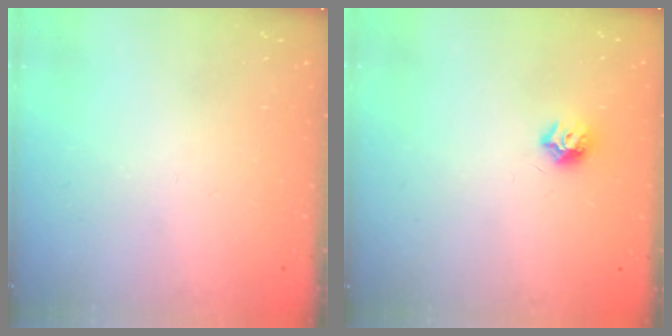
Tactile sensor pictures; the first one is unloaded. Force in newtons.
{"total": 7.4, "press": 7.4, "slide": 0.9}